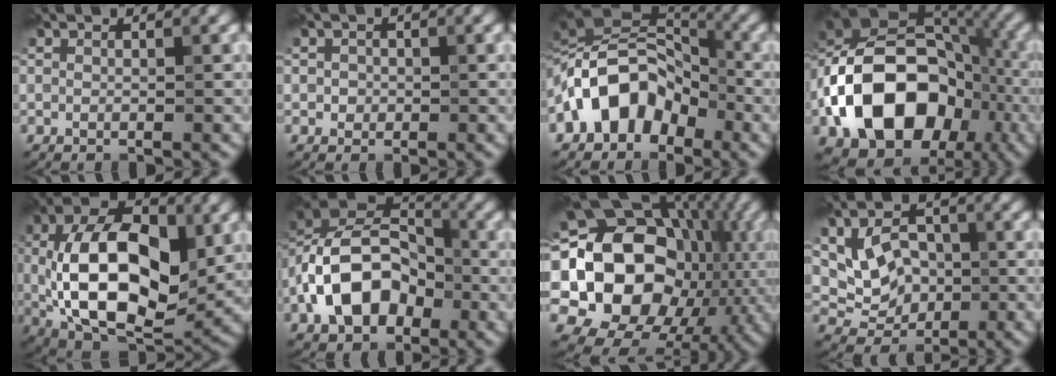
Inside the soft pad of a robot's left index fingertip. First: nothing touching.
{"total": 0.9, "force": [0.0, 0.9, 0.2], "torque": [0.018, 0.006, -0.006]}
{"total": 9.0, "force": [-3.6, 6.0, 5.7], "torque": [-0.082, 0.029, -0.088]}
{"total": 16.4, "force": [-4.7, 11.4, 10.8], "torque": [-0.192, 0.016, -0.093]}
{"total": 14.2, "force": [-0.1, 7.6, 11.9], "torque": [-0.207, 0.008, -0.003]}
{"total": 10.7, "force": [-3.3, 7.0, 7.4], "torque": [-0.136, 0.016, -0.071]}
{"total": 20.7, "force": [0.1, 16.6, 12.4], "torque": [-0.219, 0.010, -0.005]}
{"total": 5.1, "force": [0.4, 3.8, 3.4], "torque": [-0.056, -0.001, 0.013]}